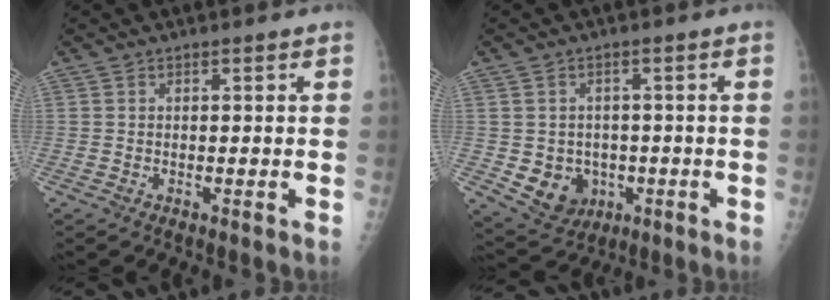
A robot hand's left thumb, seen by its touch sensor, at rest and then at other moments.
{"total": 7.8, "force": [-1.5, 6.8, 3.5], "torque": [-0.028, 0.005, -0.006]}